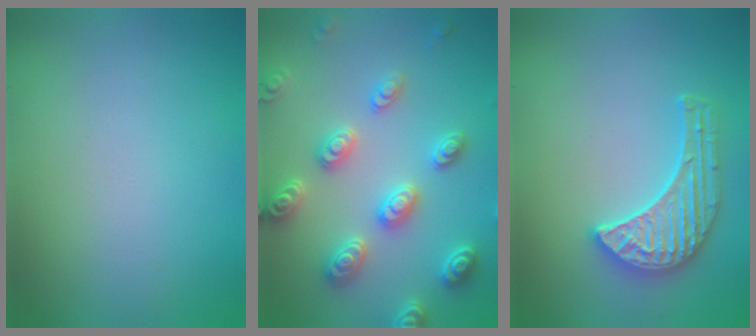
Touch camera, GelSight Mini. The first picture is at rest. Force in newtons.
{"total": 5.2, "press": 5.0, "slide": 1.3}
{"total": 4.2, "press": 3.9, "slide": 1.5}